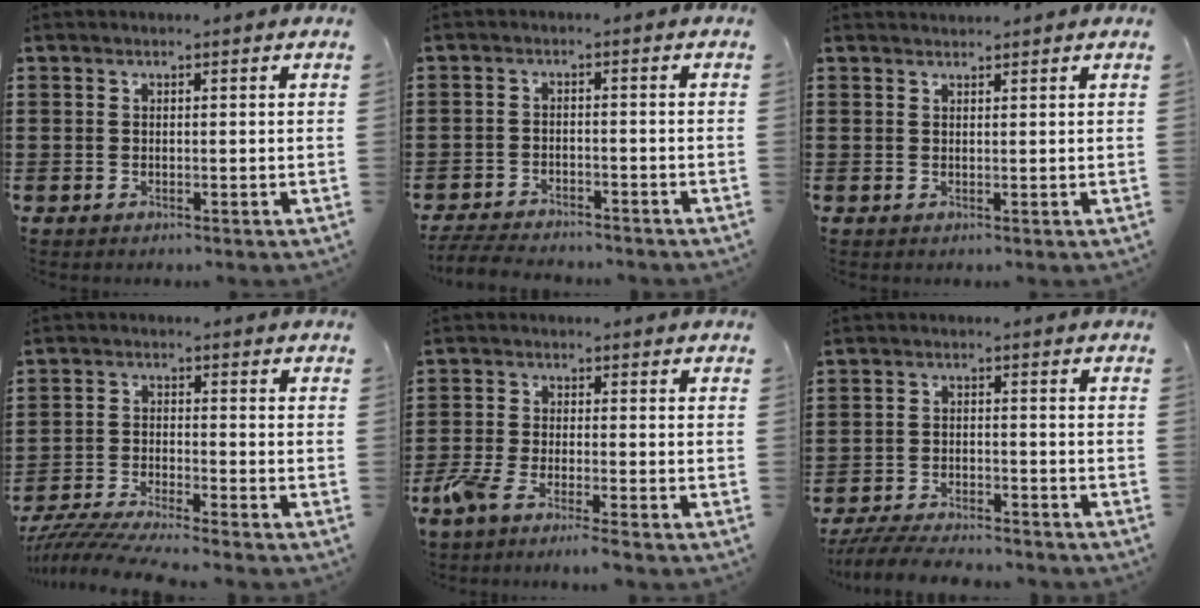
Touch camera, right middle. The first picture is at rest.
{"total": 3.8, "force": [-3.7, 0.4, 0.7], "torque": [-0.020, -0.005, -0.078]}
{"total": 1.0, "force": [1.0, 0.1, -0.1], "torque": [-0.002, 0.000, 0.020]}
{"total": 5.5, "force": [-5.3, -0.4, 1.6], "torque": [-0.047, -0.021, -0.108]}
{"total": 4.2, "force": [-3.4, 0.2, 2.5], "torque": [-0.077, -0.015, -0.073]}
{"total": 5.4, "force": [-5.1, 0.4, 1.4], "torque": [-0.036, -0.004, -0.103]}